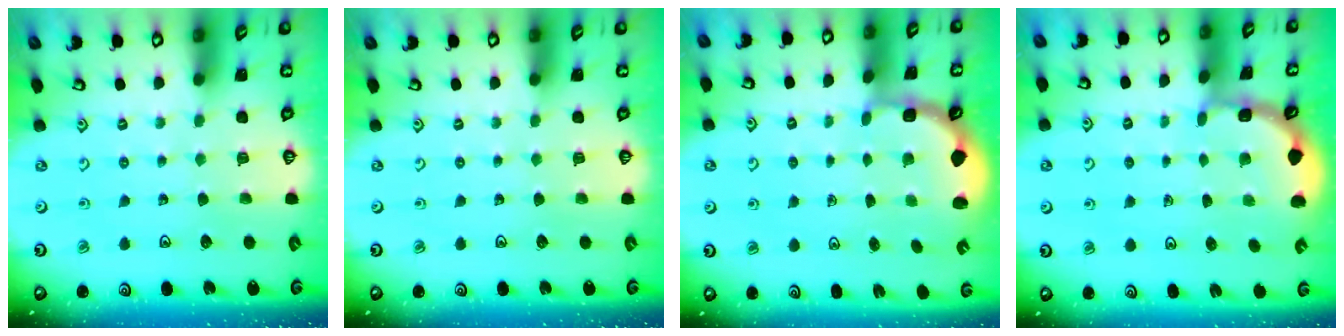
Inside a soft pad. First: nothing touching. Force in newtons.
{"total": 0.0}
{"total": 2.6, "press": 2.0, "slide": 1.7}
{"total": 2.1, "press": 2.1, "slide": 0.2}